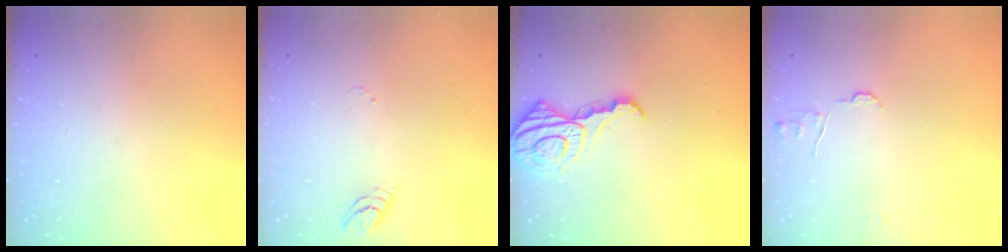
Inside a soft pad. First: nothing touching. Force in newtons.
{"total": 3.1, "press": 3.1, "slide": 0.3}
{"total": 12.3, "press": 12.3, "slide": 0.8}
{"total": 6.8, "press": 6.8, "slide": 0.6}